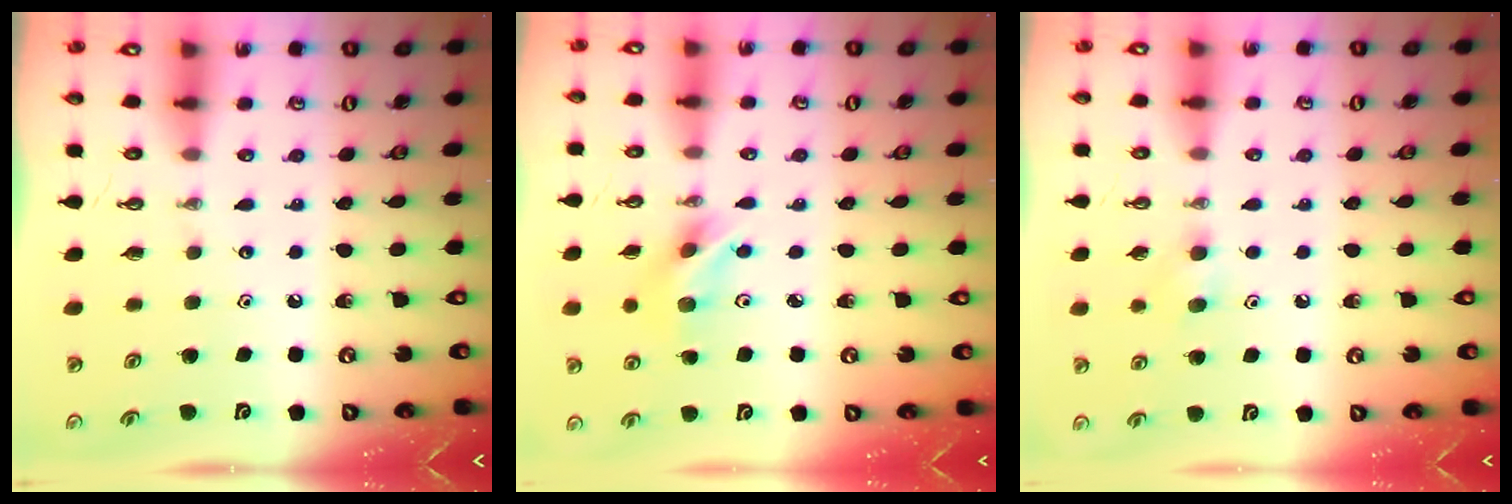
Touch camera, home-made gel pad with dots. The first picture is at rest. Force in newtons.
{"total": 9.4, "press": 5.3, "slide": 7.8}
{"total": 5.1, "press": 5.0, "slide": 0.9}